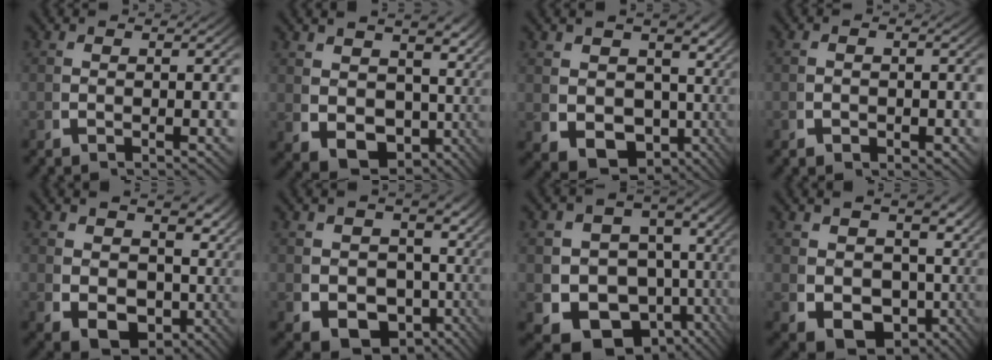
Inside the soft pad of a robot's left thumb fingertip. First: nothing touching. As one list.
[{"total": 8.1, "force": [0.7, 5.6, 5.9], "torque": [-0.123, -0.048, 0.043]}, {"total": 11.1, "force": [-1.0, 8.1, 7.5], "torque": [-0.163, -0.076, 0.023]}, {"total": 1.2, "force": [-0.5, 0.9, 0.6], "torque": [-0.004, -0.004, -0.011]}, {"total": 8.1, "force": [0.6, 5.4, 6.0], "torque": [-0.121, -0.040, 0.039]}, {"total": 12.4, "force": [-1.6, 9.2, 8.2], "torque": [-0.177, -0.082, 0.014]}, {"total": 17.0, "force": [-4.0, 13.4, 9.6], "torque": [-0.202, -0.092, -0.041]}, {"total": 9.3, "force": [0.2, 6.6, 6.5], "torque": [-0.141, -0.062, 0.038]}]